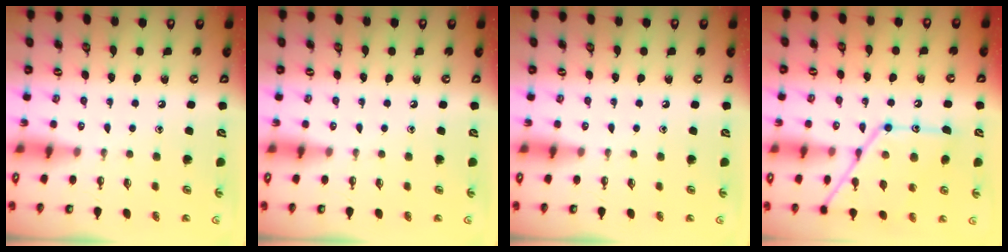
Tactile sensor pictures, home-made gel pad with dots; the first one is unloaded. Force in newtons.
{"total": 0.0}
{"total": 0.0}
{"total": 16.5, "press": 16.5, "slide": 1.2}